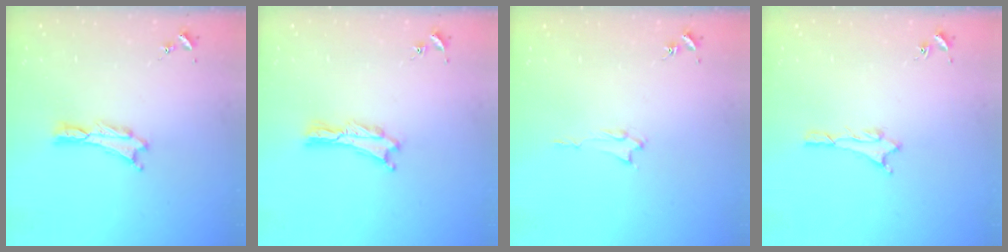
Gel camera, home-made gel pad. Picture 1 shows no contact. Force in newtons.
{"total": 0.7, "press": 0.7, "slide": 0.2}
{"total": 1.3, "press": 1.3, "slide": 0.2}
{"total": 1.1, "press": 1.1, "slide": 0.1}